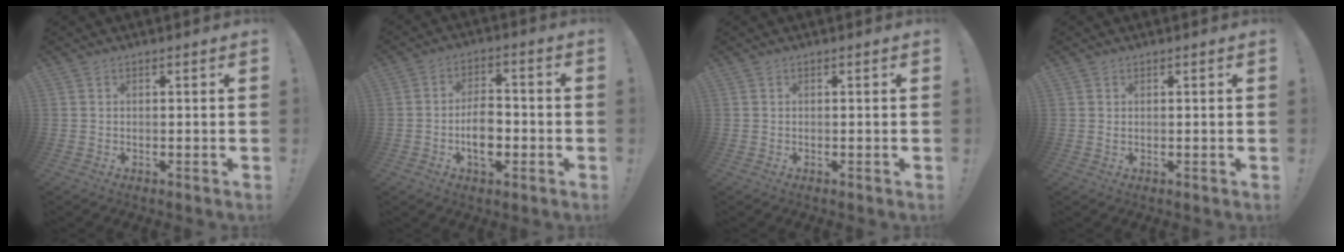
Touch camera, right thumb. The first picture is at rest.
{"total": 8.7, "force": [-2.4, 5.3, 6.5], "torque": [-0.108, 0.007, -0.043]}
{"total": 0.0}
{"total": 0.5, "force": [0.4, 0.3, 0.2], "torque": [-0.004, -0.001, 0.008]}